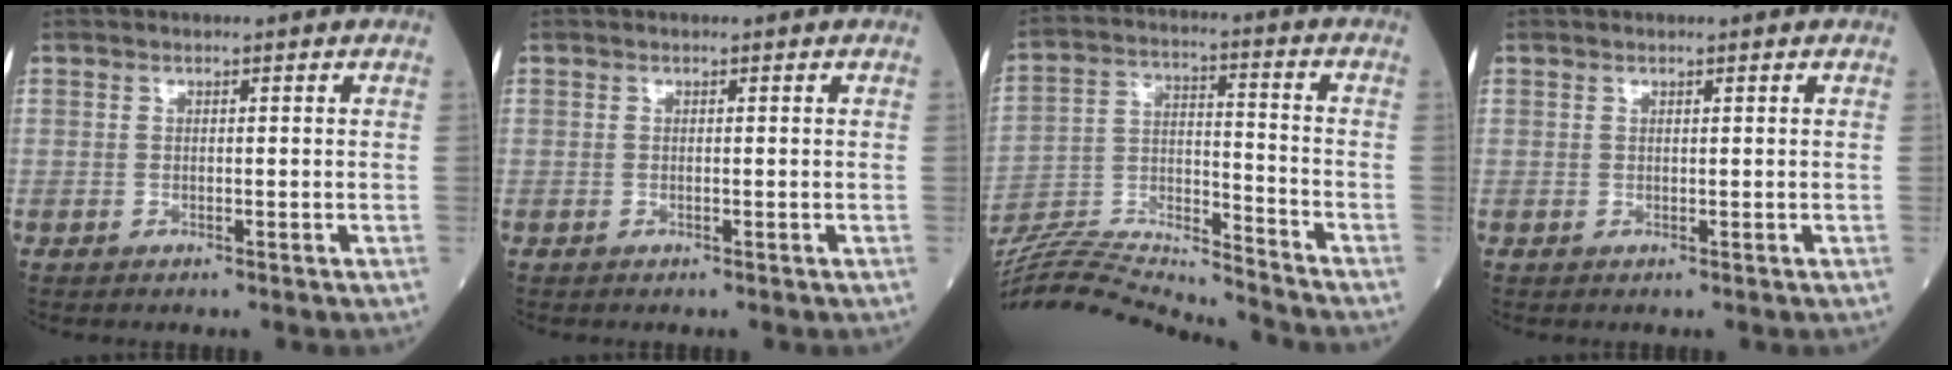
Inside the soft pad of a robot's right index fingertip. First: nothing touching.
{"total": 0.0}
{"total": 18.9, "force": [-18.3, -0.7, 4.6], "torque": [-0.091, 0.014, -0.306]}
{"total": 0.0}